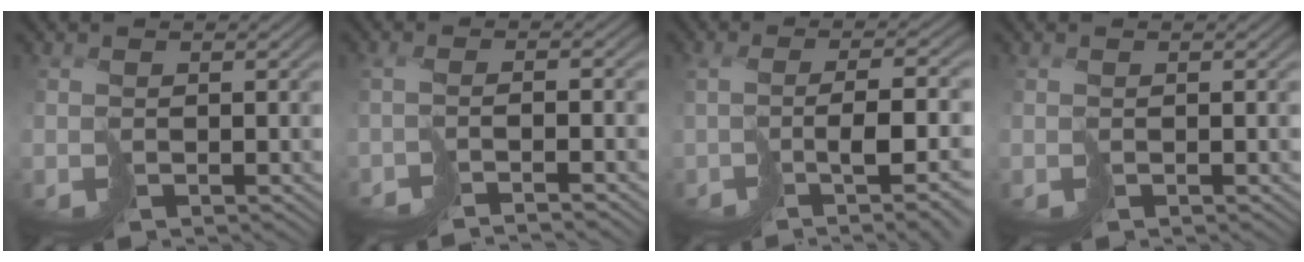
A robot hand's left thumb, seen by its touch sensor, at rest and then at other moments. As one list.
[{"total": 3.5, "force": [-2.8, -0.5, 2.0], "torque": [-0.028, -0.003, -0.051]}, {"total": 9.3, "force": [-2.9, 2.3, 8.5], "torque": [-0.139, -0.017, -0.029]}, {"total": 0.0}]